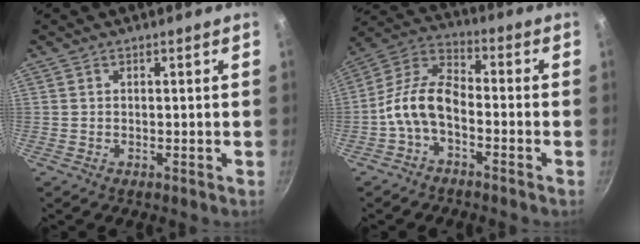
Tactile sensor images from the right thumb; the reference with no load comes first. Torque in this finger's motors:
{"motor_torque": [-0.01, 1.01, 1.39, -0.74, 0.11]}